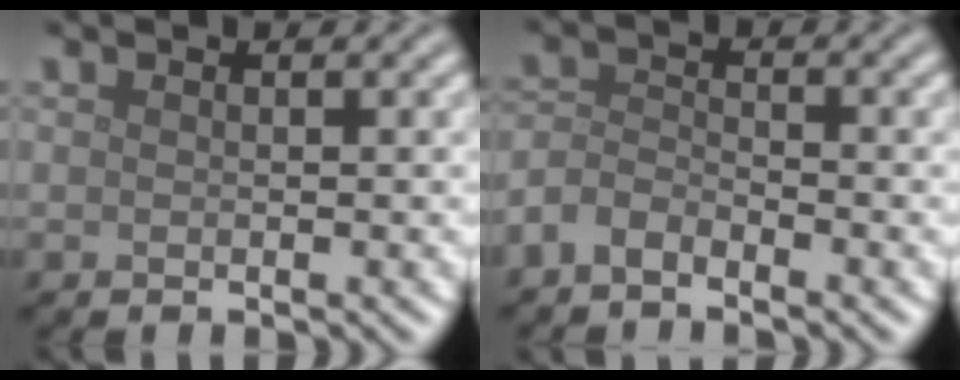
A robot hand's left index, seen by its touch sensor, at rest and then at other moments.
{"total": 2.6, "force": [-2.0, 1.1, 1.2], "torque": [-0.025, 0.005, -0.051]}